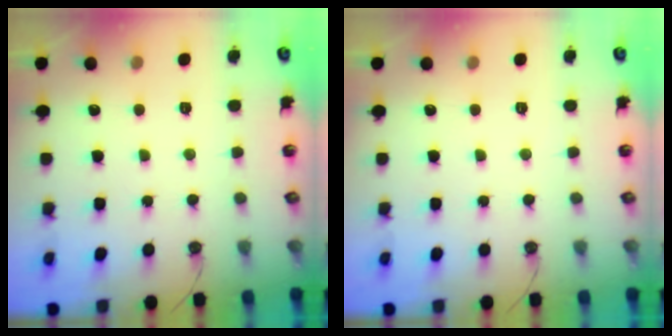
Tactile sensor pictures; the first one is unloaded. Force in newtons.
{"total": 0.0}